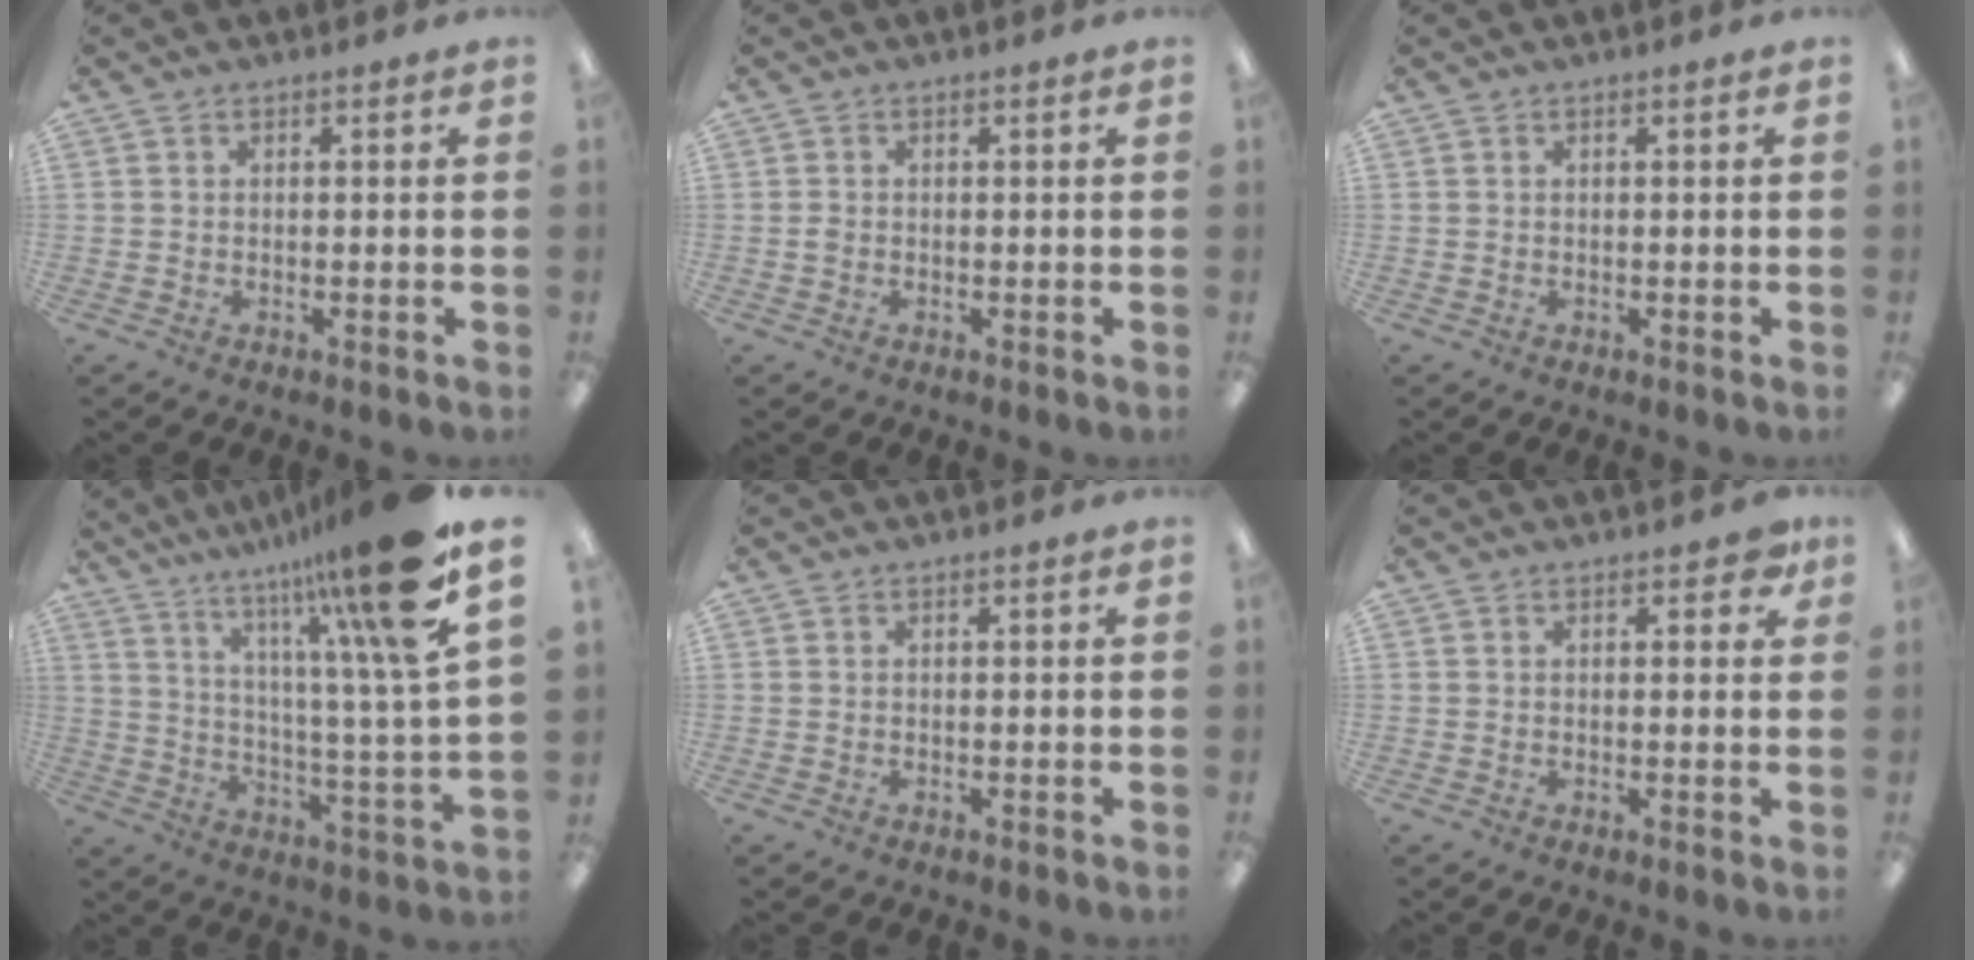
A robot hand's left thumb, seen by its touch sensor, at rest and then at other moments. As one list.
[{"total": 0.9, "force": [-0.1, 0.6, 0.6], "torque": [-0.011, 0.004, -0.004]}, {"total": 0.0}, {"total": 20.4, "force": [13.8, 2.1, 14.9], "torque": [-0.249, -0.080, 0.210]}, {"total": 0.0}, {"total": 3.7, "force": [1.8, 1.7, 2.7], "torque": [-0.033, -0.002, 0.026]}]